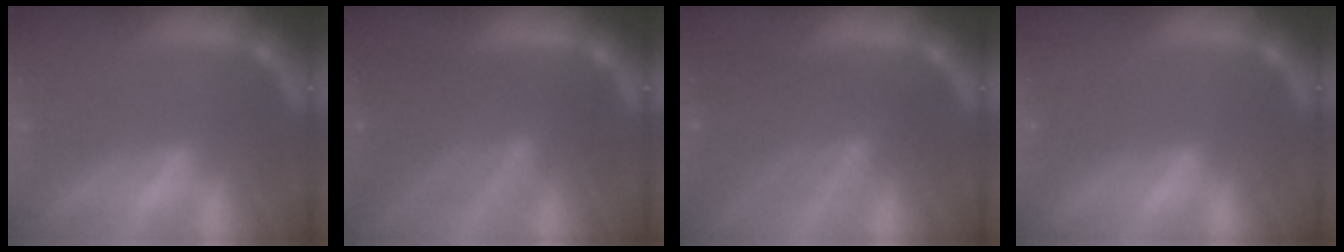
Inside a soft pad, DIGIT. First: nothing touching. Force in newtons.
{"total": 8.0}
{"total": 7.0}
{"total": 0.0}